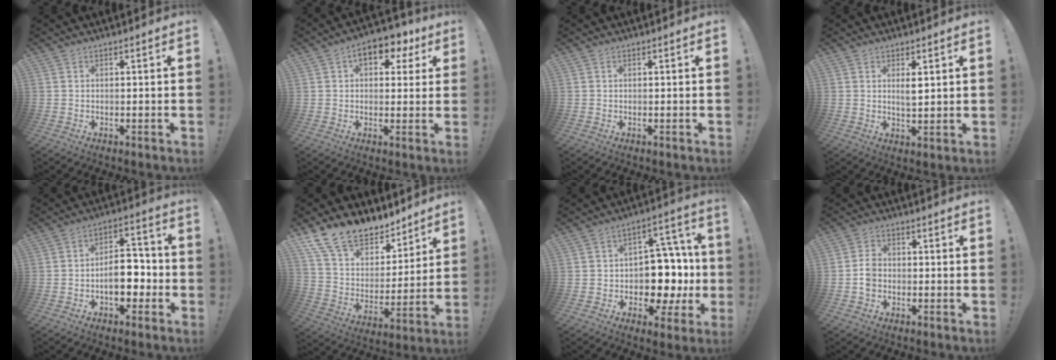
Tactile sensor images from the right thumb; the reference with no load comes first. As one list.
[{"total": 9.0, "force": [4.0, 5.2, 6.1], "torque": [-0.086, -0.014, 0.069]}, {"total": 0.0}, {"total": 3.5, "force": [1.4, 1.1, 3.0], "torque": [-0.044, -0.013, 0.020]}, {"total": 11.6, "force": [-2.9, 6.9, 8.9], "torque": [-0.139, 0.022, -0.049]}, {"total": 15.9, "force": [12.6, 7.7, 5.8], "torque": [-0.114, -0.089, 0.238]}, {"total": 13.6, "force": [-1.8, 10.1, 8.9], "torque": [-0.099, 0.013, -0.015]}, {"total": 4.7, "force": [-1.6, 3.4, 2.8], "torque": [-0.043, 0.013, -0.027]}]